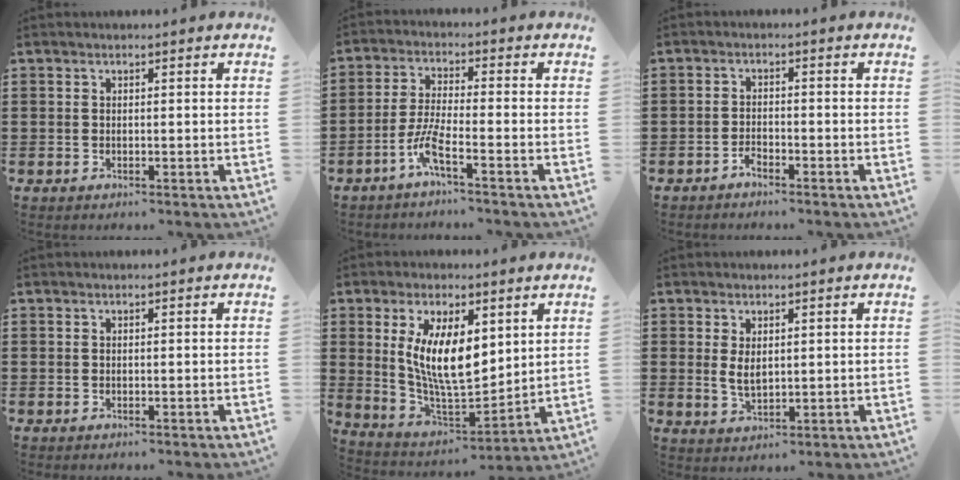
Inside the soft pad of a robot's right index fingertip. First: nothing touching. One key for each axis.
{"total": 5.4, "fx": -3.3, "fy": 0.3, "fz": 4.3, "tx": -0.106, "ty": -0.013, "tz": -0.069}
{"total": 1.8, "fx": -1.6, "fy": 0.4, "fz": 0.6, "tx": -0.016, "ty": 0.001, "tz": -0.033}
{"total": 0.0}
{"total": 10.7, "fx": 3.2, "fy": 4.7, "fz": 9.1, "tx": -0.177, "ty": -0.006, "tz": 0.058}
{"total": 2.9, "fx": 0.8, "fy": 1.5, "fz": 2.4, "tx": -0.049, "ty": 0.004, "tz": 0.016}